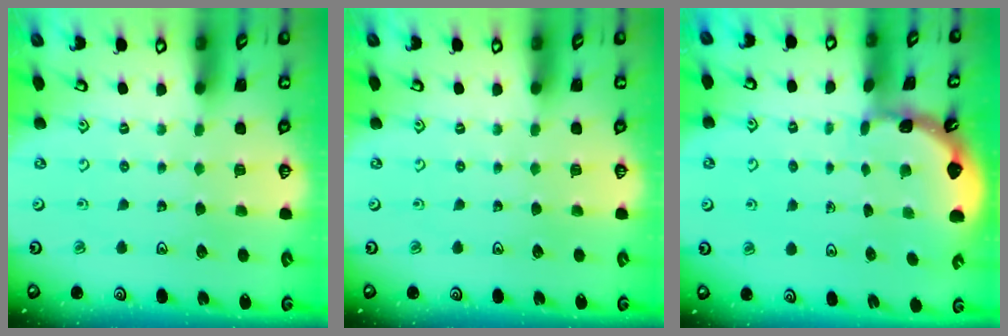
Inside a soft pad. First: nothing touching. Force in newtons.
{"total": 0.0}
{"total": 1.7, "press": 1.7, "slide": 0.1}